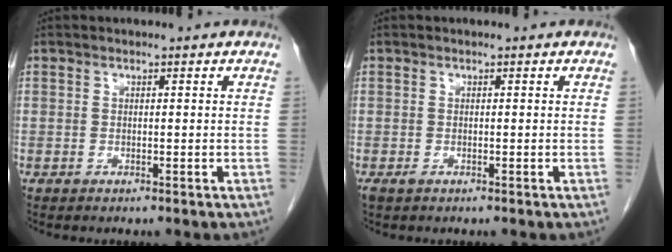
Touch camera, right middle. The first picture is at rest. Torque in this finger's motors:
{"motor_torque": [0.30, -0.03, 0.03, 0.02]}